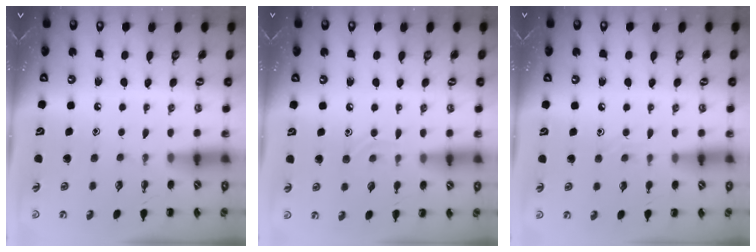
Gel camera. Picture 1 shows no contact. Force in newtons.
{"total": 4.9, "press": 4.6, "slide": 1.5}
{"total": 5.5, "press": 5.3, "slide": 1.4}